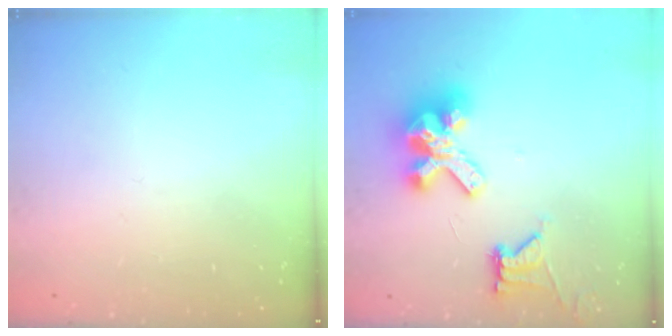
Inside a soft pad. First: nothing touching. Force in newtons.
{"total": 14.3, "press": 14.2, "slide": 1.7}